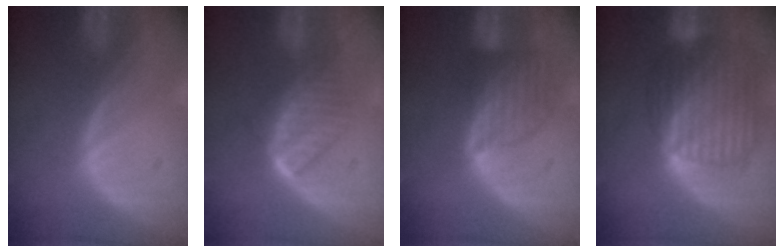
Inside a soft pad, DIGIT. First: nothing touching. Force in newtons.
{"total": 6.6, "press": 5.9, "slide": 3.0}
{"total": 6.1, "press": 6.1, "slide": 0.3}
{"total": 10.4, "press": 8.8, "slide": 5.5}